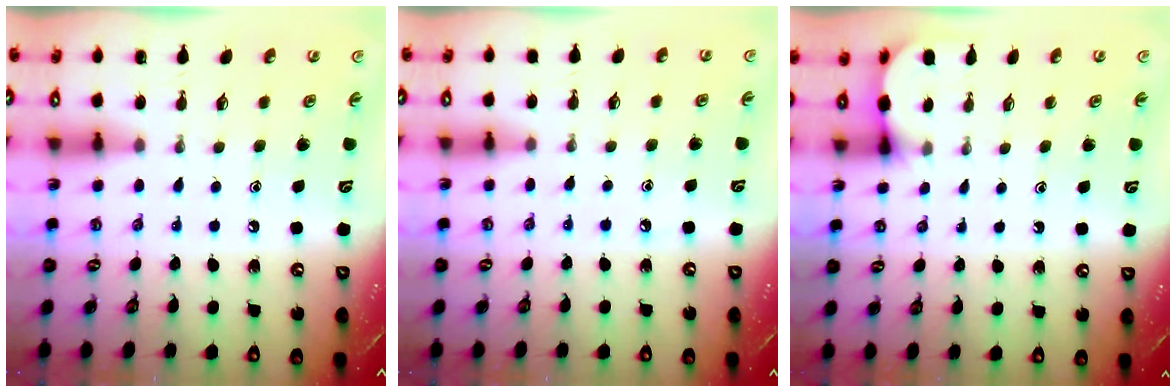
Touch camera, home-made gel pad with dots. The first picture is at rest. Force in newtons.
{"total": 3.7, "press": 3.7, "slide": 0.6}
{"total": 1.3, "press": 1.3, "slide": 0.1}